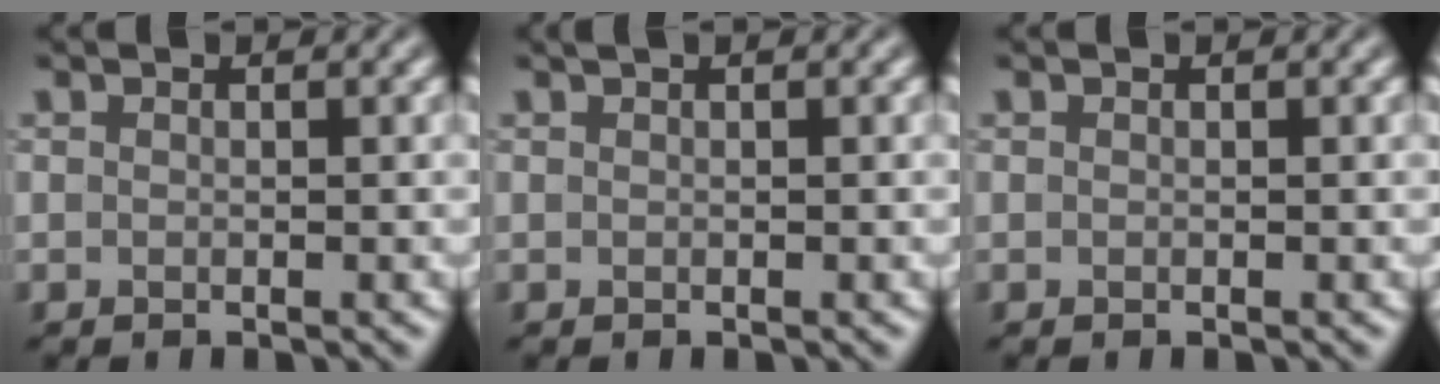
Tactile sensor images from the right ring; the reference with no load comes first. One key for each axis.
{"total": 0.0}
{"total": 0.0}